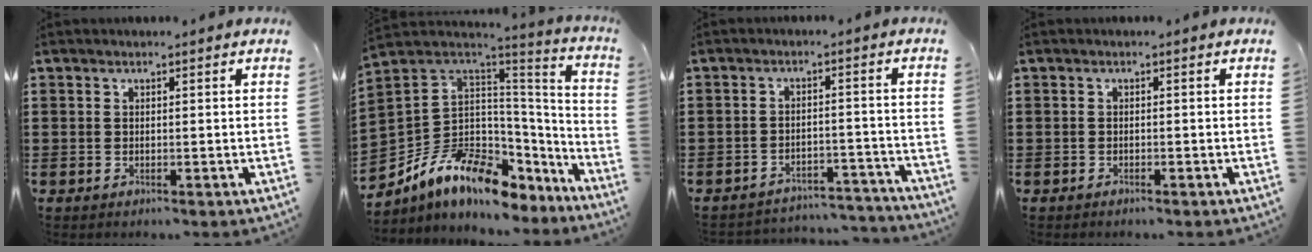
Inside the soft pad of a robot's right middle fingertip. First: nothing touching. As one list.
[{"total": 11.0, "force": [-6.3, 7.0, 5.7], "torque": [-0.141, 0.001, -0.120]}, {"total": 3.9, "force": [-3.8, 0.4, 0.4], "torque": [-0.009, 0.004, -0.081]}, {"total": 0.5, "force": [-0.5, 0.1, 0.1], "torque": [-0.003, 0.000, -0.011]}]